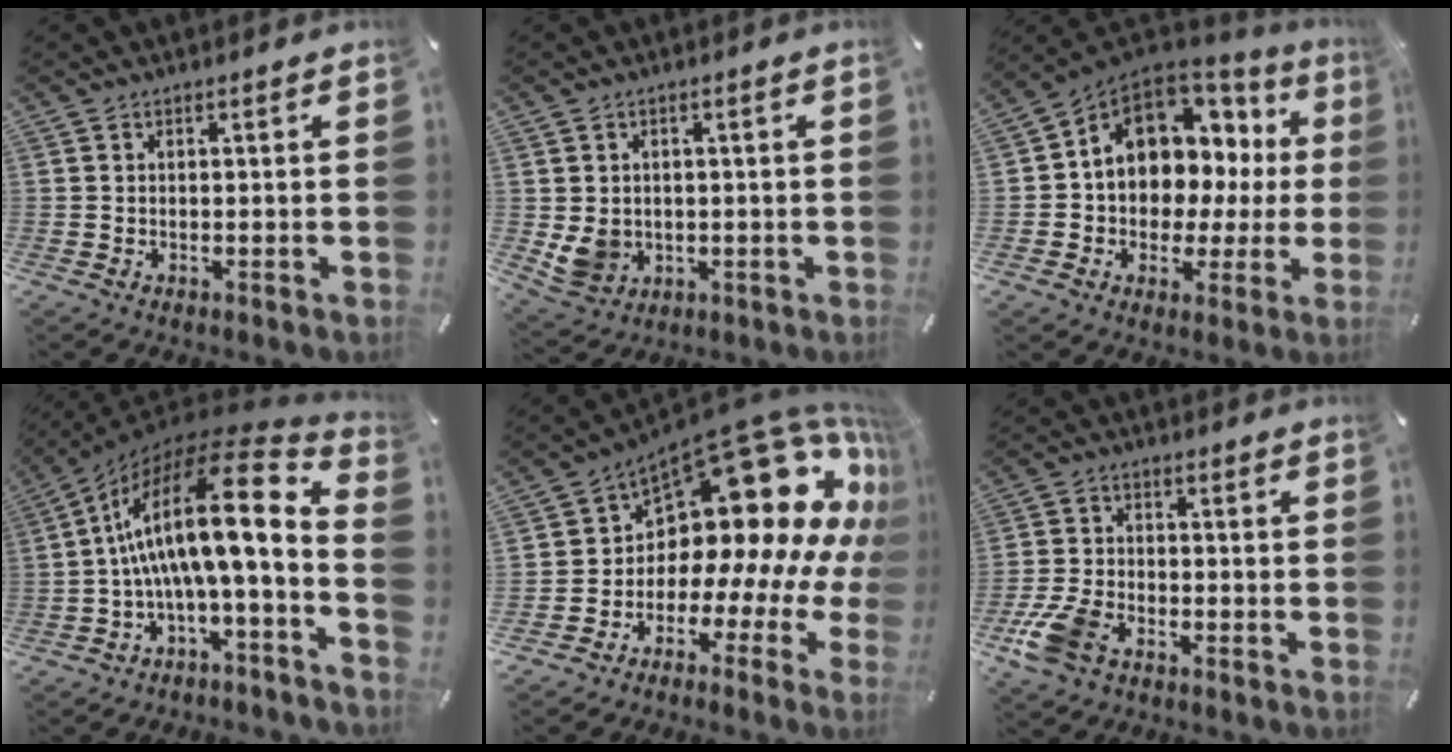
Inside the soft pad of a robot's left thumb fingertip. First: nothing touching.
{"total": 5.9, "force": [0.4, 5.5, 2.1], "torque": [-0.049, 0.000, 0.009]}
{"total": 10.6, "force": [4.0, 8.6, 4.8], "torque": [-0.092, -0.043, 0.076]}
{"total": 19.0, "force": [3.4, 4.9, 18.0], "torque": [-0.308, -0.055, 0.043]}
{"total": 20.4, "force": [8.7, 11.1, 14.7], "torque": [-0.224, -0.096, 0.159]}
{"total": 8.4, "force": [-4.7, 4.8, 5.1], "torque": [-0.128, 0.007, -0.093]}